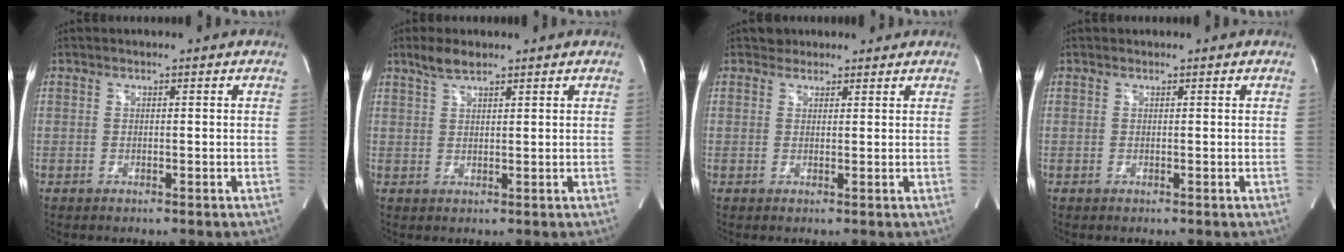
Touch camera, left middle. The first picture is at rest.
{"total": 3.1, "force": [2.5, 0.8, 1.7], "torque": [-0.040, 0.008, 0.051]}
{"total": 2.6, "force": [2.1, 1.5, -0.4], "torque": [0.014, 0.016, 0.025]}
{"total": 0.0}